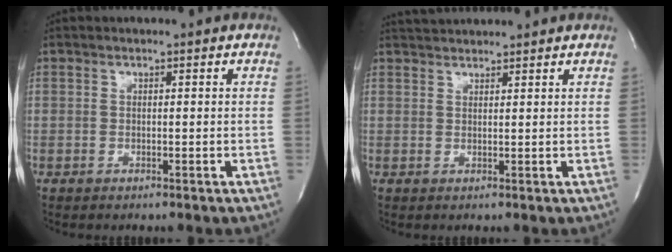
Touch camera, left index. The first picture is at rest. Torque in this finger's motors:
{"motor_torque": [-0.09, -0.04, 0.05, 0.01]}